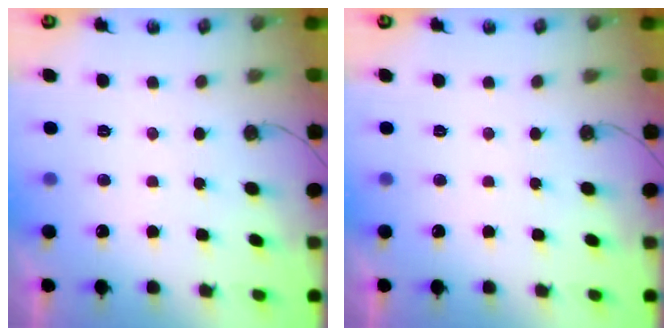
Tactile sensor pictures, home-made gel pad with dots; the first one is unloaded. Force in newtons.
{"total": 0.0}